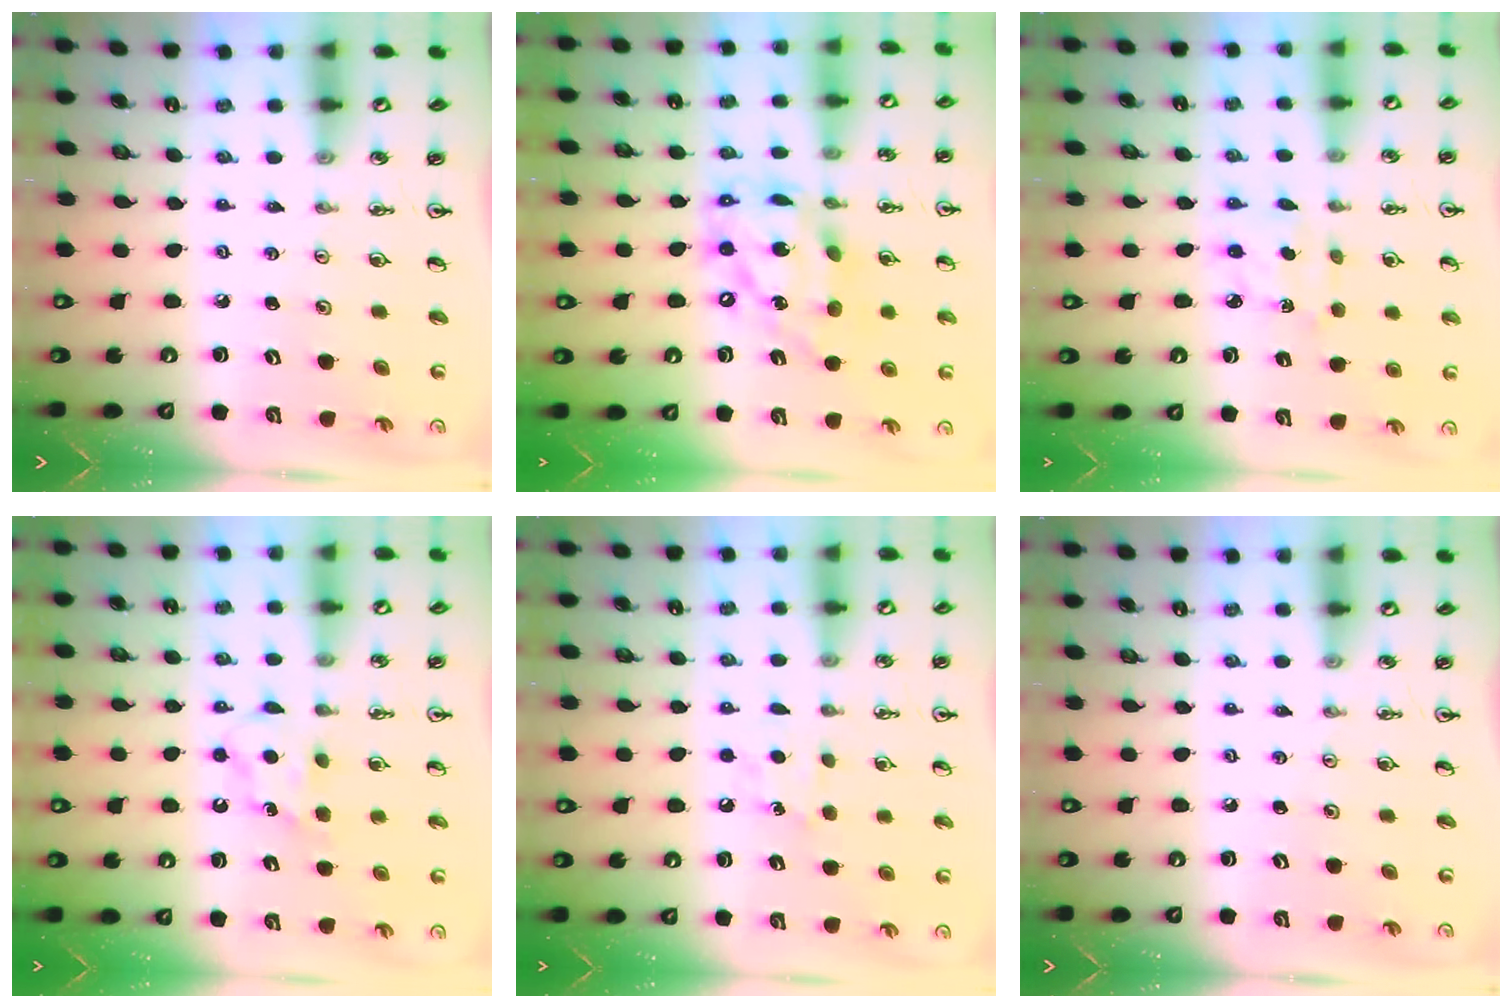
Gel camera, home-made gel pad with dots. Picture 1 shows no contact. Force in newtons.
{"total": 15.7, "press": 15.7, "slide": 1.0}
{"total": 2.8, "press": 2.8, "slide": 0.4}
{"total": 5.5, "press": 5.5, "slide": 0.6}
{"total": 7.5, "press": 7.4, "slide": 0.9}
{"total": 0.0}